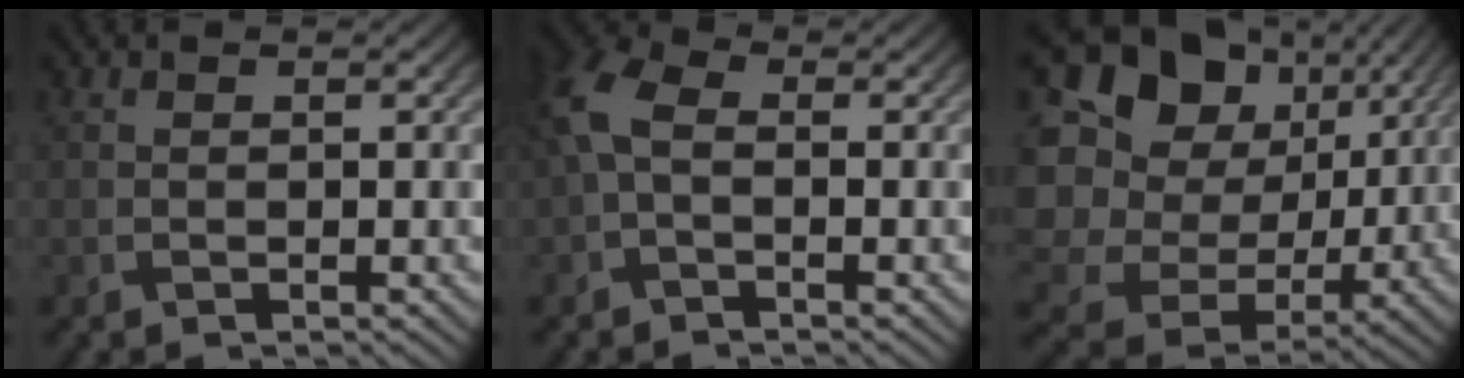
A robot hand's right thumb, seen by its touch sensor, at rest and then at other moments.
{"total": 5.0, "force": [-0.5, 2.9, 4.1], "torque": [-0.107, 0.011, -0.026]}
{"total": 20.8, "force": [3.2, 18.1, 9.8], "torque": [-0.290, 0.008, 0.061]}